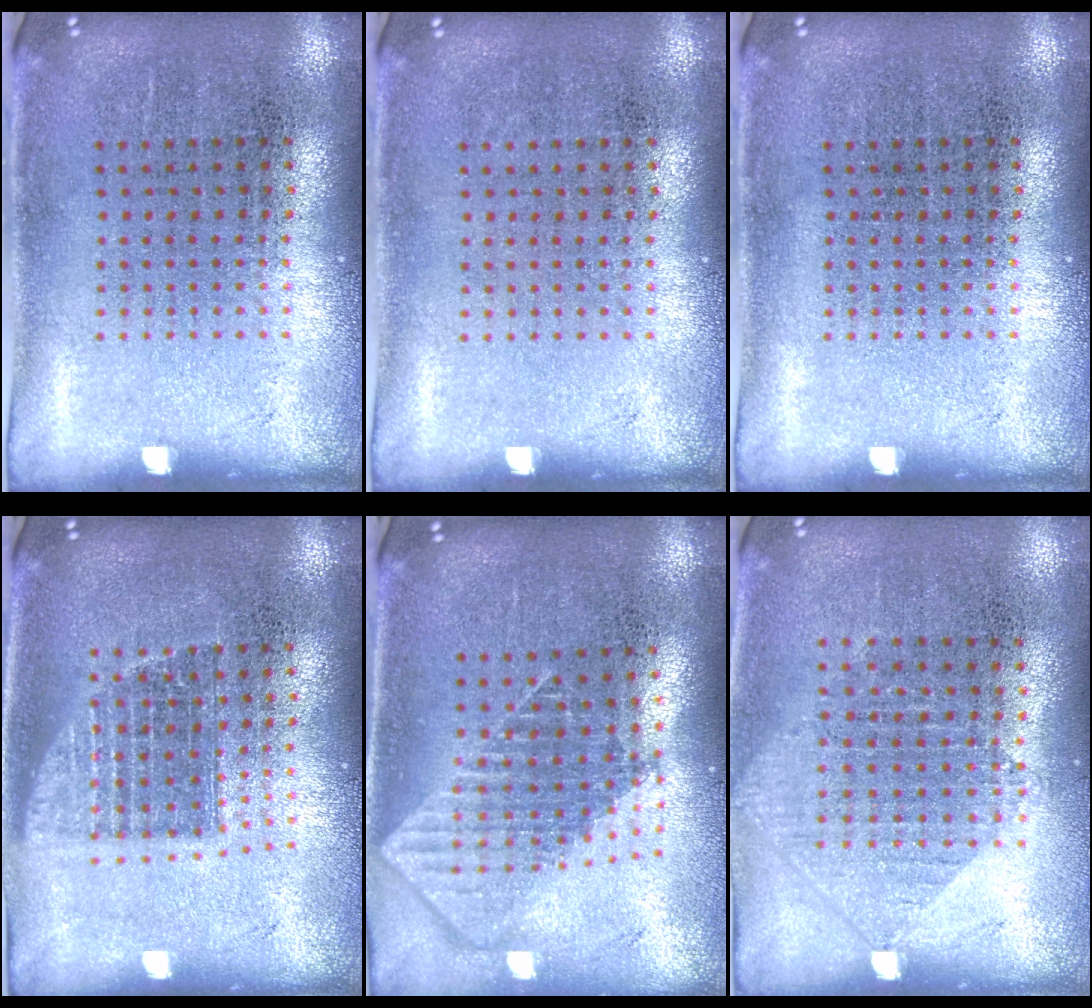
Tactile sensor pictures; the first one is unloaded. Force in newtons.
{"total": 0.0}
{"total": 0.0}
{"total": 1.3, "press": 1.0, "slide": 0.8}
{"total": 1.9, "press": 1.5, "slide": 1.2}
{"total": 1.0, "press": 0.9, "slide": 0.4}